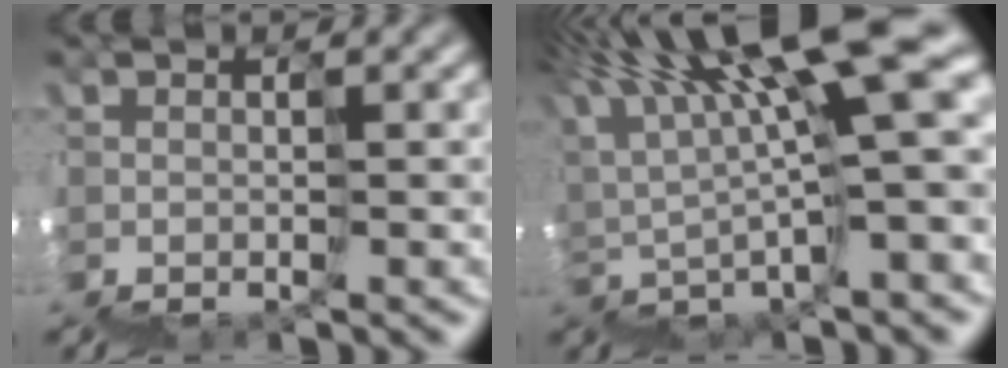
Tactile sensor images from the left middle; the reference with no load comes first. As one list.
[{"total": 11.6, "force": [6.9, 0.8, 9.3], "torque": [-0.172, 0.045, 0.124]}]